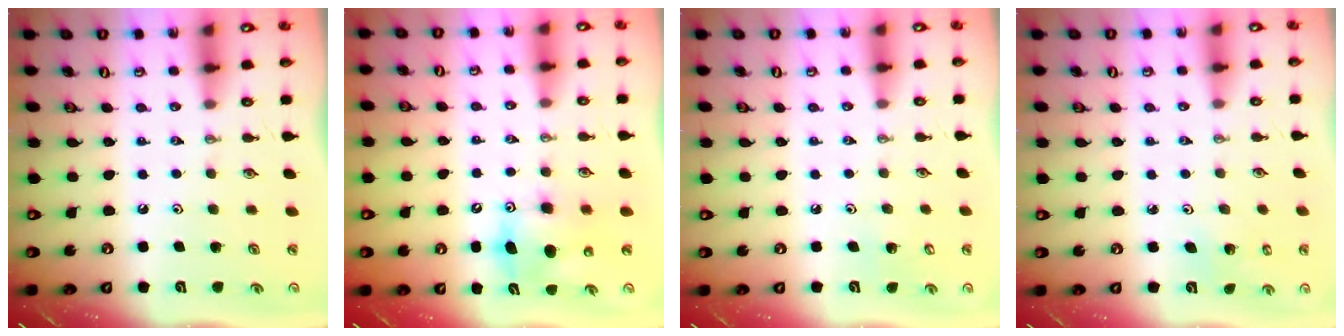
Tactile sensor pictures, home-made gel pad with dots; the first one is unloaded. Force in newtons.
{"total": 8.9, "press": 8.7, "slide": 1.8}
{"total": 2.8, "press": 2.8, "slide": 0.2}
{"total": 2.5, "press": 2.5, "slide": 0.2}